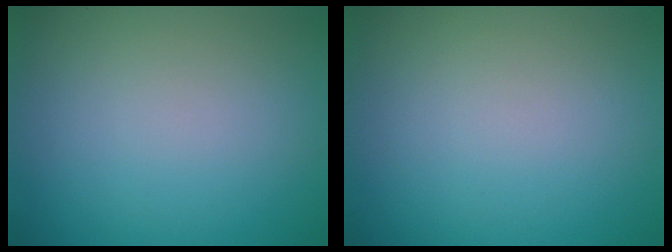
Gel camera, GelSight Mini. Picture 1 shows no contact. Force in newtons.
{"total": 0.0}